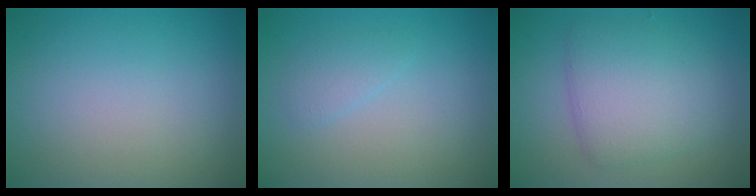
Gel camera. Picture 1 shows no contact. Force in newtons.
{"total": 1.2, "press": 1.2, "slide": 0.1}
{"total": 5.2, "press": 5.2, "slide": 0.2}